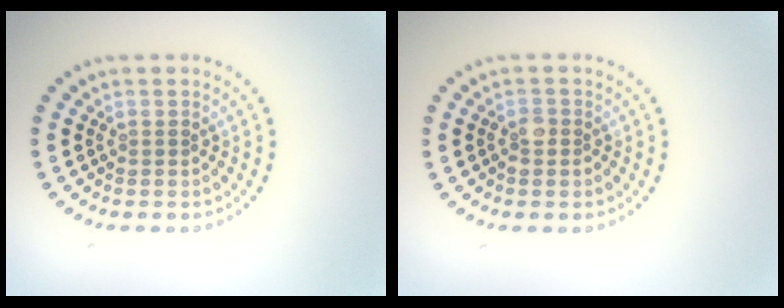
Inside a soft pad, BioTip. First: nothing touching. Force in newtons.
{"total": 1.0, "press": 0.9, "slide": 0.5}